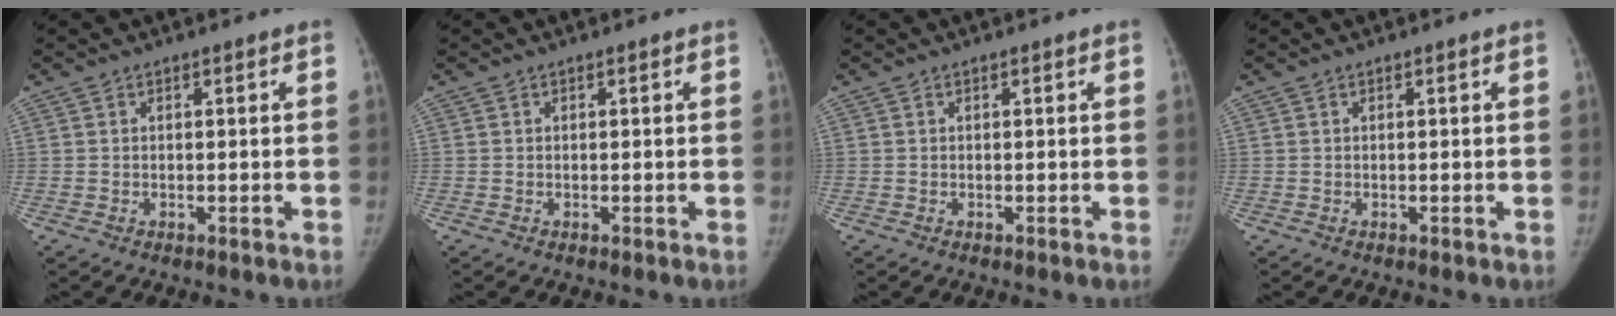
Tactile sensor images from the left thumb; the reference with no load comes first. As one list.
[{"total": 0.0}, {"total": 0.0}, {"total": 0.0}]